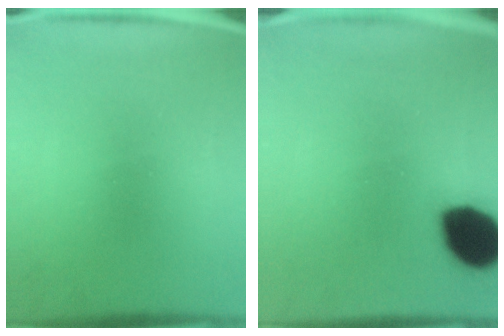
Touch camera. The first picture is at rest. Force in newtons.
{"total": 16.3}